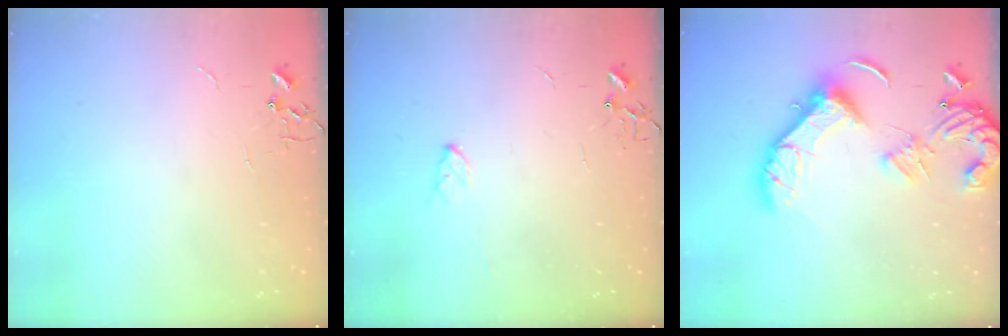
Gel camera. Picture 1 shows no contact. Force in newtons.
{"total": 3.3, "press": 3.3, "slide": 0.6}
{"total": 16.8, "press": 16.6, "slide": 2.0}